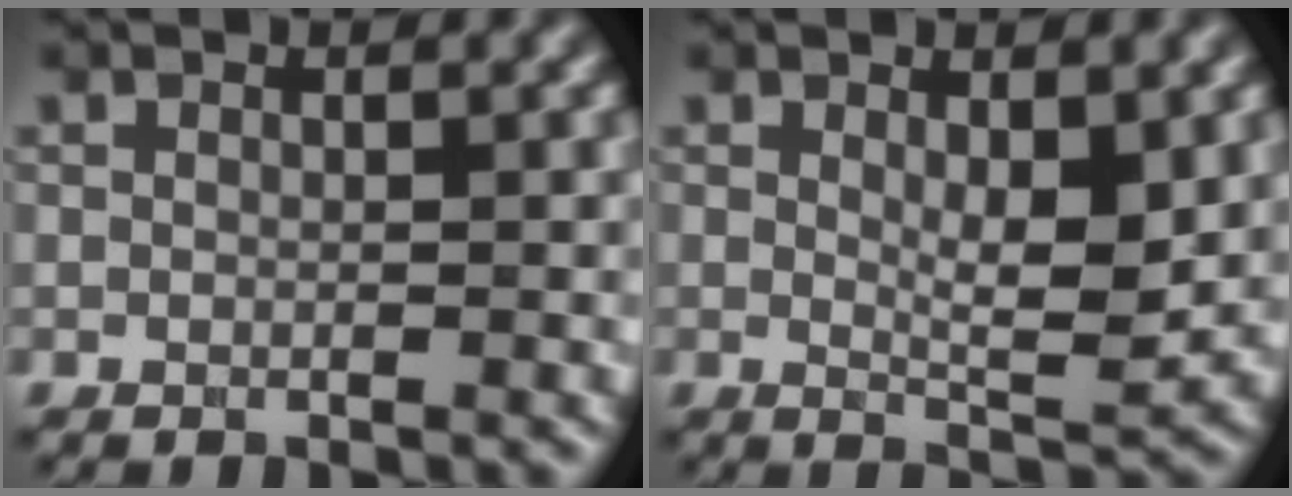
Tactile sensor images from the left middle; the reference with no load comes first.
{"total": 3.5, "force": [0.8, 0.9, 3.3], "torque": [-0.053, -0.010, 0.017]}